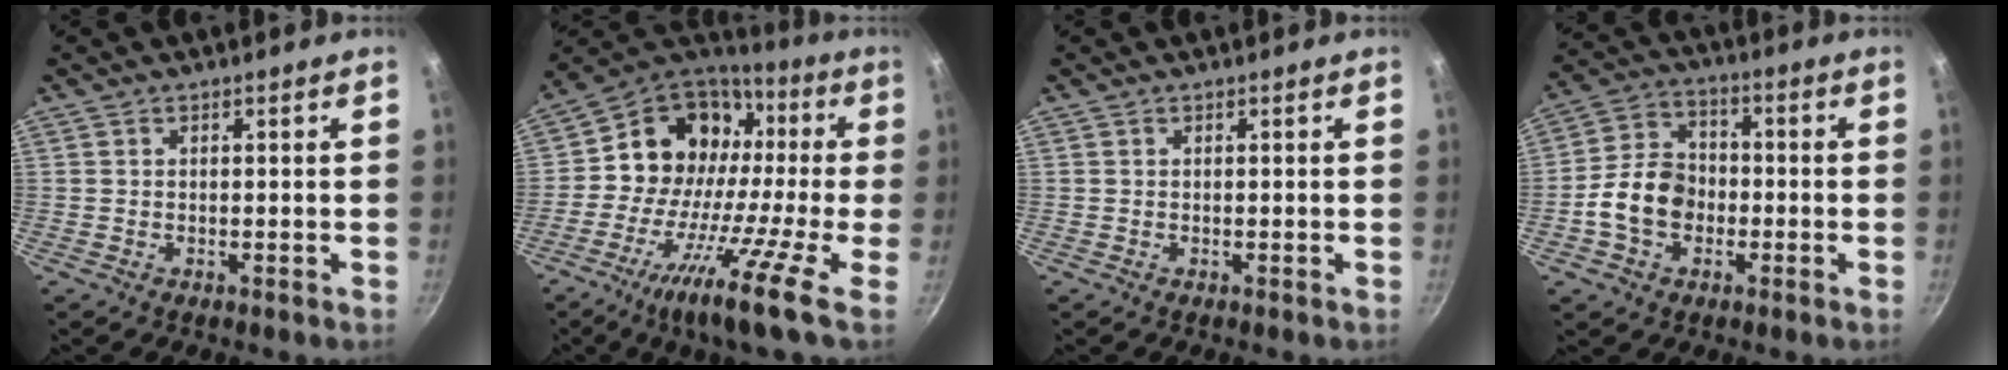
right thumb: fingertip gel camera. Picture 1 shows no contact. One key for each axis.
{"total": 20.4, "fx": -3.3, "fy": 10.6, "fz": 17.1, "tx": -0.270, "ty": 0.052, "tz": -0.081}
{"total": 0.0}
{"total": 10.7, "fx": -2.5, "fy": 8.1, "fz": 6.5, "tx": -0.091, "ty": 0.031, "tz": -0.057}